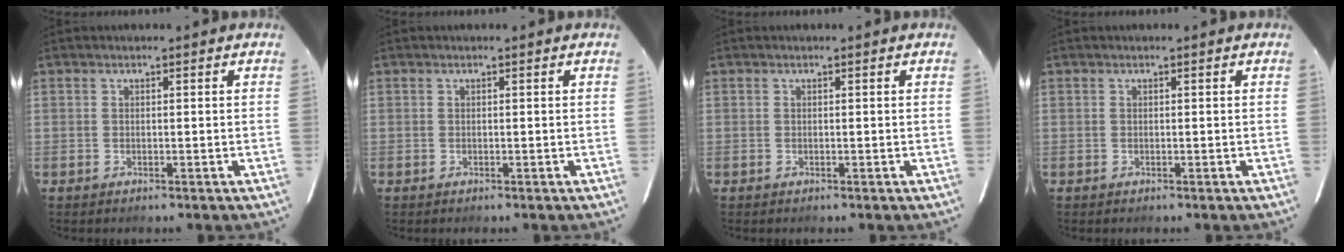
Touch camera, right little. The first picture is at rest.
{"total": 0.0}
{"total": 0.0}
{"total": 0.0}